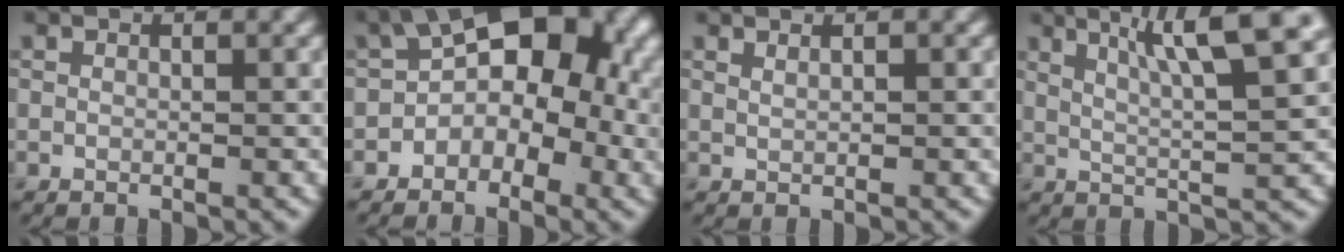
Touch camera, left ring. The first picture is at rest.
{"total": 8.5, "force": [-0.4, 5.5, 6.5], "torque": [-0.057, 0.028, -0.029]}
{"total": 0.8, "force": [0.5, 0.3, 0.5], "torque": [-0.007, -0.002, 0.005]}
{"total": 8.1, "force": [4.1, 1.2, 6.9], "torque": [-0.096, 0.016, 0.068]}